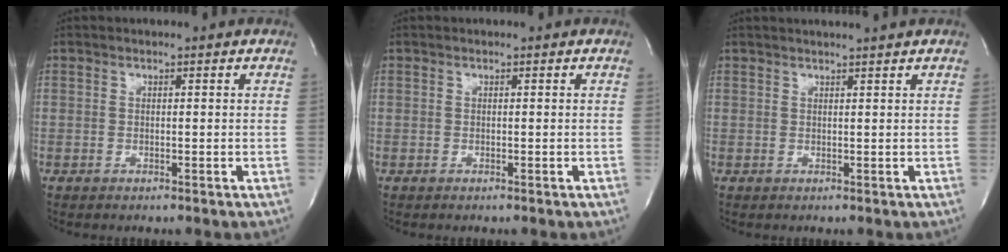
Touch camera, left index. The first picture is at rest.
{"total": 0.0}
{"total": 3.7, "force": [3.3, -0.8, 1.4], "torque": [-0.015, 0.008, 0.040]}